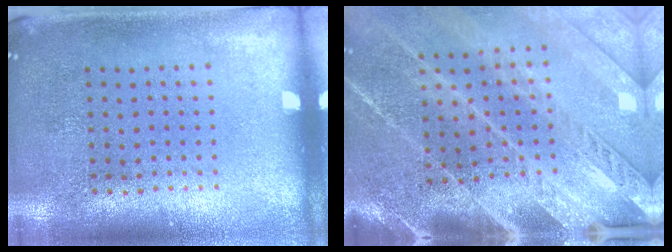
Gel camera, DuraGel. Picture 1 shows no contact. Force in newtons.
{"total": 3.8, "press": 3.2, "slide": 2.1}